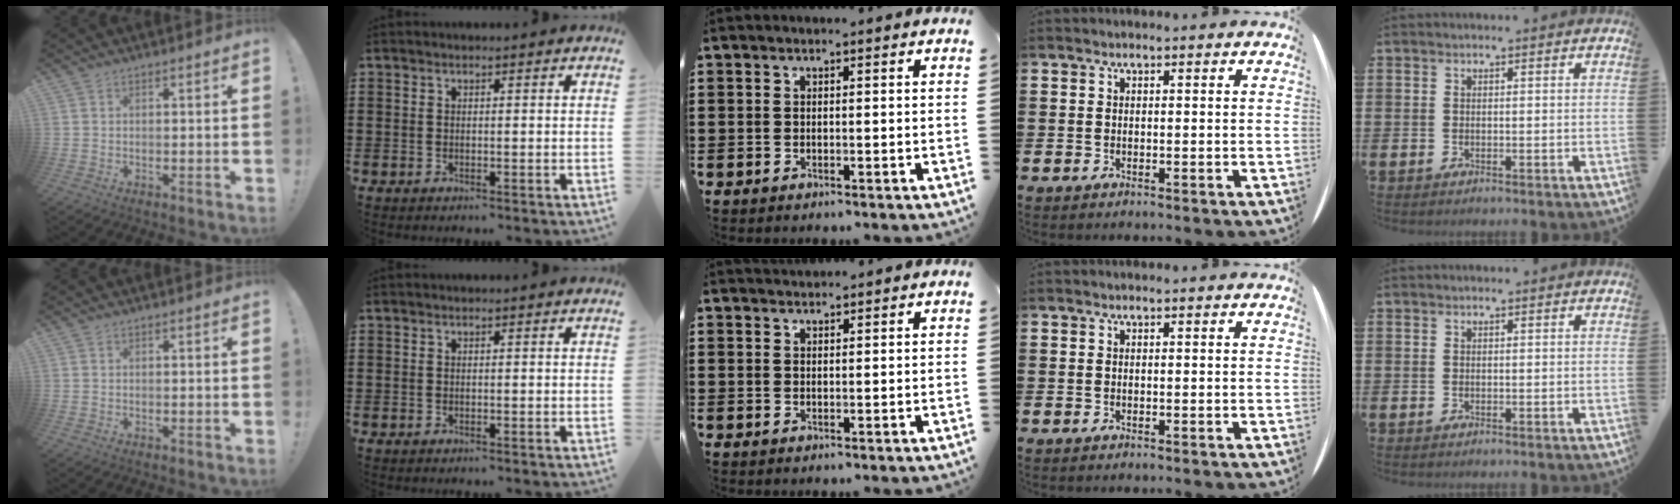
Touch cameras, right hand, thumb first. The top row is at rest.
{"middle": {"total": 1.2, "force": [1.2, 0.2, -0.1], "torque": [-0.001, -0.001, 0.023]}}